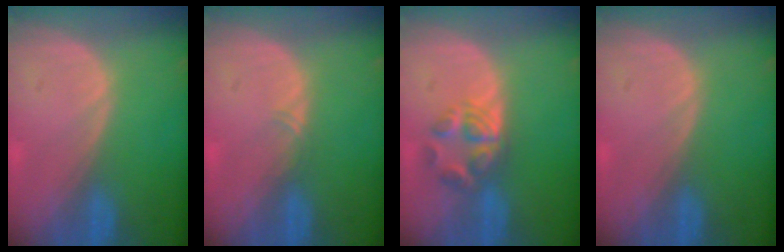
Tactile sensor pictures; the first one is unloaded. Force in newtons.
{"total": 0.8, "press": 0.7, "slide": 0.4}
{"total": 5.8, "press": 4.9, "slide": 3.0}
{"total": 0.0}